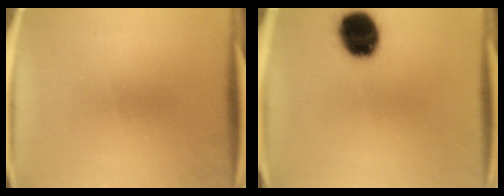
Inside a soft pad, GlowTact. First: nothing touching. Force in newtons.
{"total": 15.0}